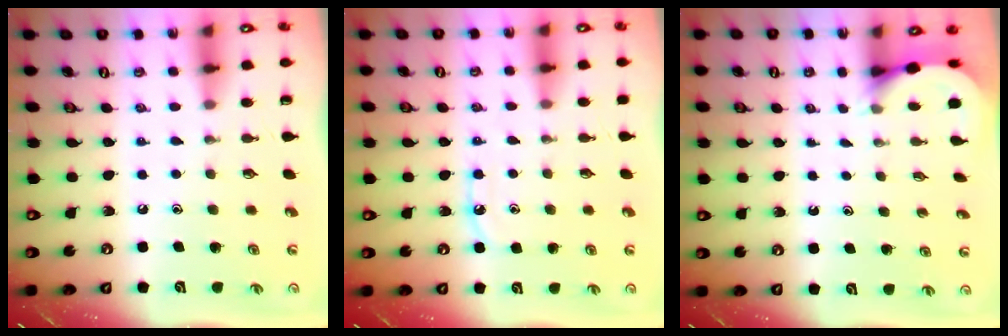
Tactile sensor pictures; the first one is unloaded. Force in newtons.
{"total": 6.1, "press": 6.1, "slide": 0.8}
{"total": 3.0, "press": 3.0, "slide": 0.2}